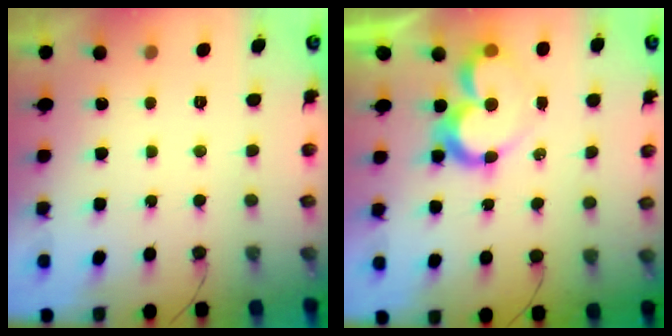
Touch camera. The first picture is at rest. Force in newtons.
{"total": 10.0, "press": 10.0, "slide": 0.9}